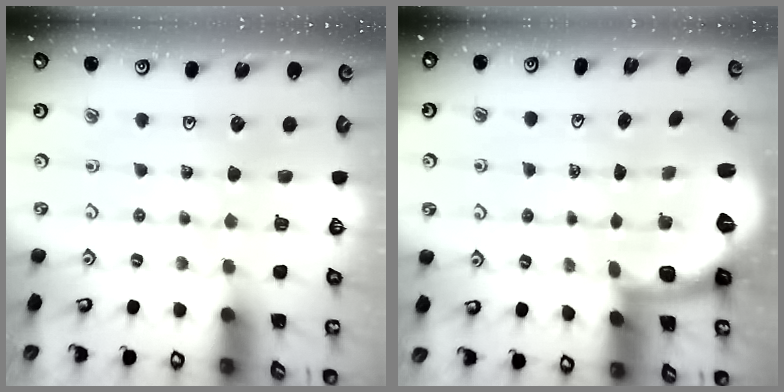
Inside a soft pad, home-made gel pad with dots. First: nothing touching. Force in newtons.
{"total": 2.0, "press": 1.6, "slide": 1.2}